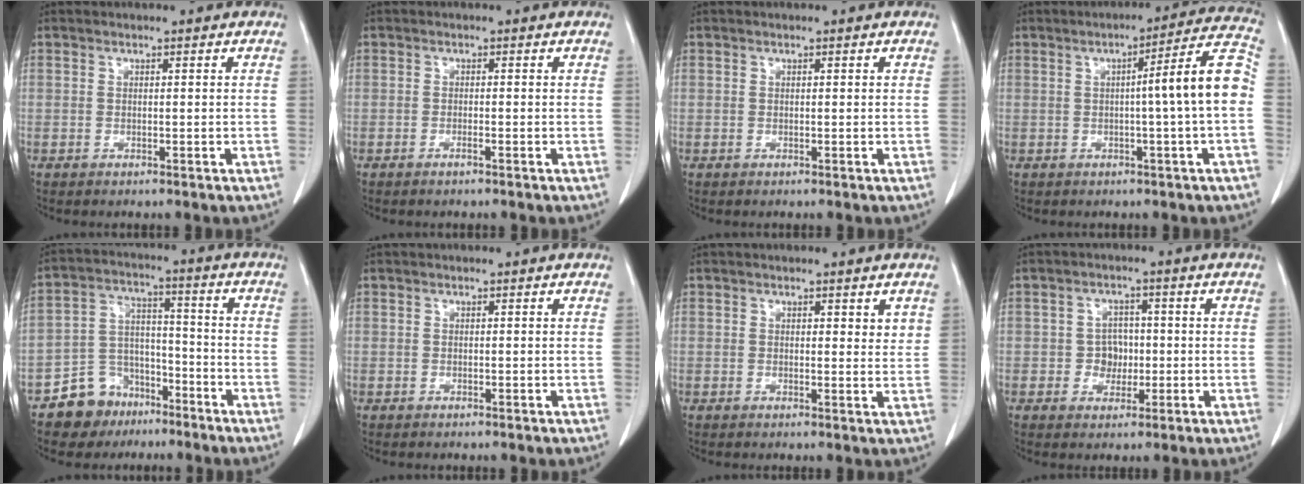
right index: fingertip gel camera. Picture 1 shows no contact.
{"total": 0.8, "force": [-0.5, 0.0, 0.6], "torque": [-0.012, 0.000, -0.009]}
{"total": 0.0}
{"total": 9.5, "force": [-0.5, -1.0, 9.5], "torque": [-0.126, 0.017, -0.011]}
{"total": 7.8, "force": [-5.2, 5.7, 1.3], "torque": [-0.021, 0.017, -0.085]}
{"total": 0.0}
{"total": 2.1, "force": [1.3, 0.7, 1.5], "torque": [-0.014, -0.009, 0.016]}
{"total": 3.6, "force": [-0.5, 3.3, 1.4], "torque": [-0.012, 0.010, -0.004]}